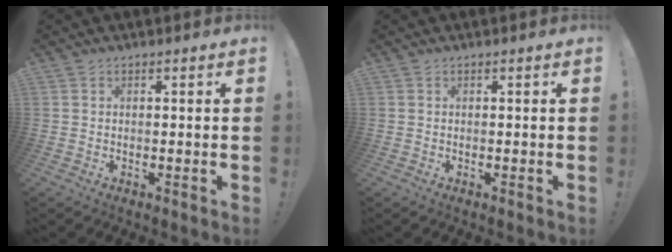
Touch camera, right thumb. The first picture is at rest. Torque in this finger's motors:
{"motor_torque": [0.00, 0.00, -0.01, 0.08, 0.01]}